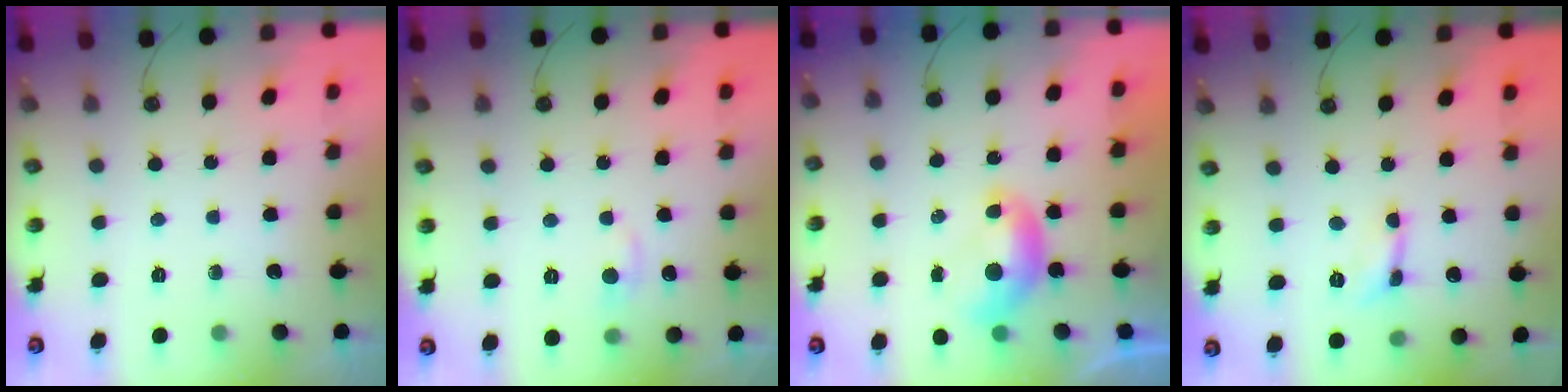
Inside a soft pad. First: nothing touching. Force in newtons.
{"total": 1.1, "press": 0.8, "slide": 0.8}
{"total": 0.0}
{"total": 0.5, "press": 0.5, "slide": 0.2}